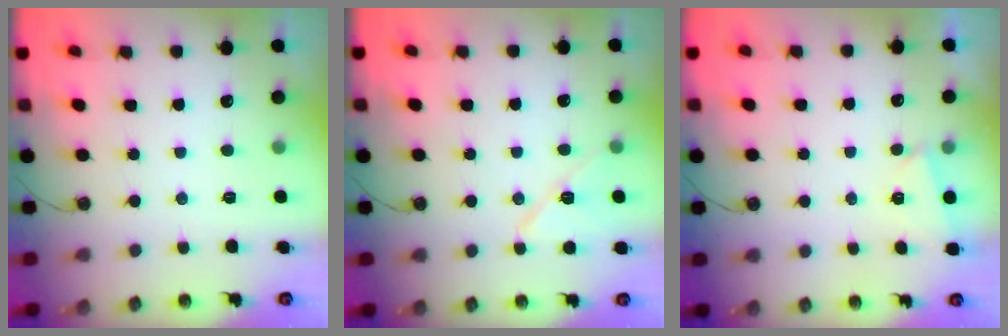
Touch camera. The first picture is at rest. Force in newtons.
{"total": 9.9, "press": 9.8, "slide": 1.5}
{"total": 2.8, "press": 1.6, "slide": 2.3}